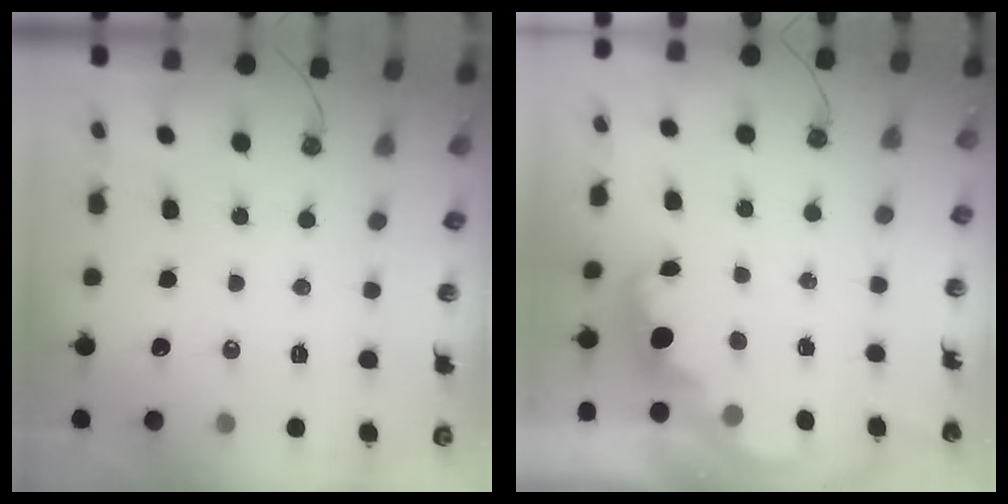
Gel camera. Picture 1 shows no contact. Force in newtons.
{"total": 2.3, "press": 2.2, "slide": 0.5}